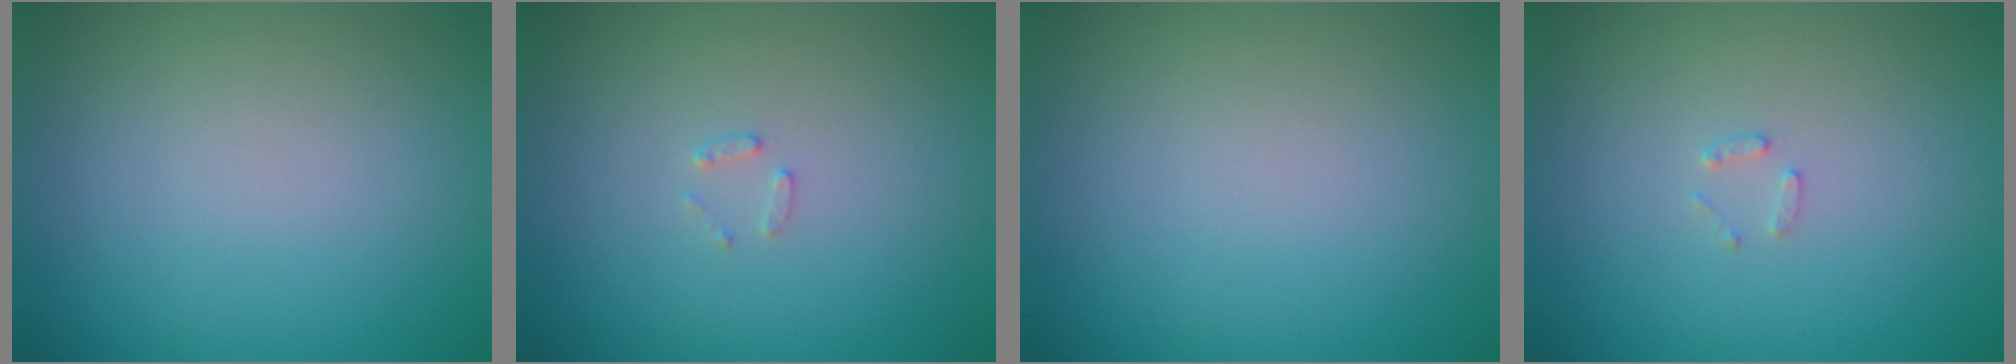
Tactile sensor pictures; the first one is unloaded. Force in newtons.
{"total": 0.9, "press": 0.9, "slide": 0.2}
{"total": 0.0}
{"total": 0.9, "press": 0.9, "slide": 0.2}